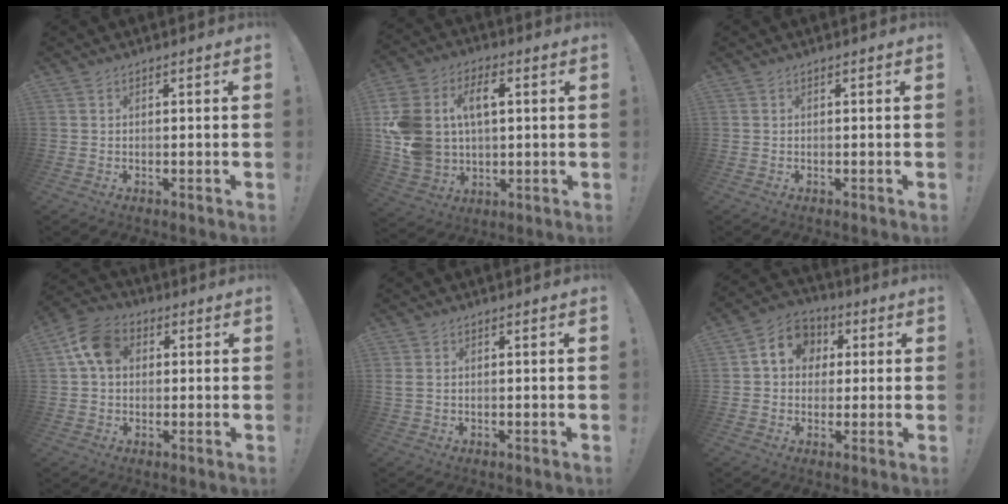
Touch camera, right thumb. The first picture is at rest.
{"total": 17.3, "force": [4.5, 12.4, 11.3], "torque": [-0.224, -0.009, 0.082]}
{"total": 0.0}
{"total": 10.5, "force": [2.8, 7.7, 6.5], "torque": [-0.114, 0.010, 0.057]}
{"total": 1.5, "force": [0.6, 0.8, 1.1], "torque": [-0.028, 0.005, 0.012]}
{"total": 9.8, "force": [2.1, 8.5, 4.4], "torque": [-0.058, 0.004, 0.044]}